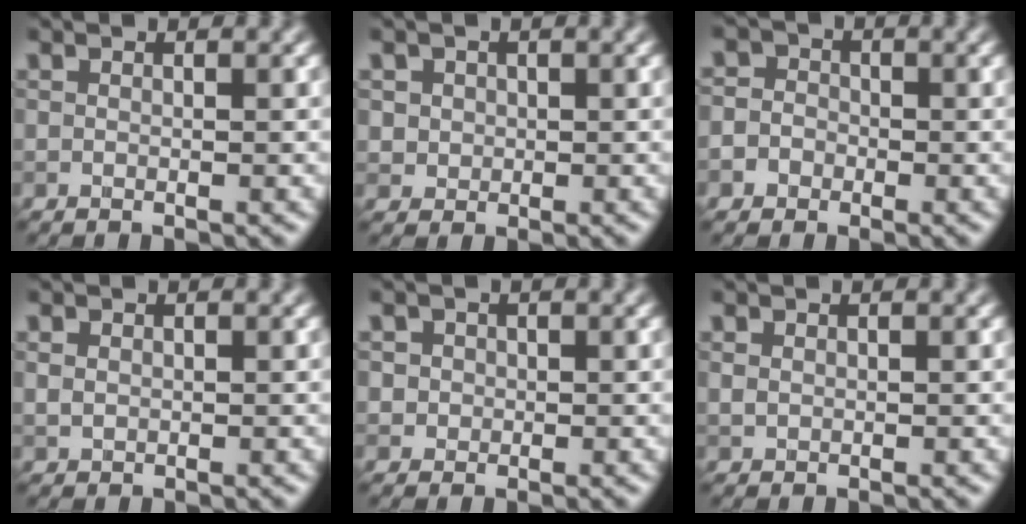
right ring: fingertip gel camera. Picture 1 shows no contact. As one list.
[{"total": 2.1, "force": [0.7, 1.8, 0.7], "torque": [-0.014, 0.001, 0.024]}, {"total": 3.4, "force": [-0.9, 3.2, 0.9], "torque": [0.018, 0.016, -0.047]}, {"total": 1.0, "force": [0.2, 0.9, 0.5], "torque": [-0.011, -0.001, 0.007]}, {"total": 1.8, "force": [0.5, 1.6, 0.6], "torque": [0.000, 0.003, 0.012]}, {"total": 0.7, "force": [0.2, 0.6, 0.3], "torque": [-0.008, -0.002, 0.007]}]